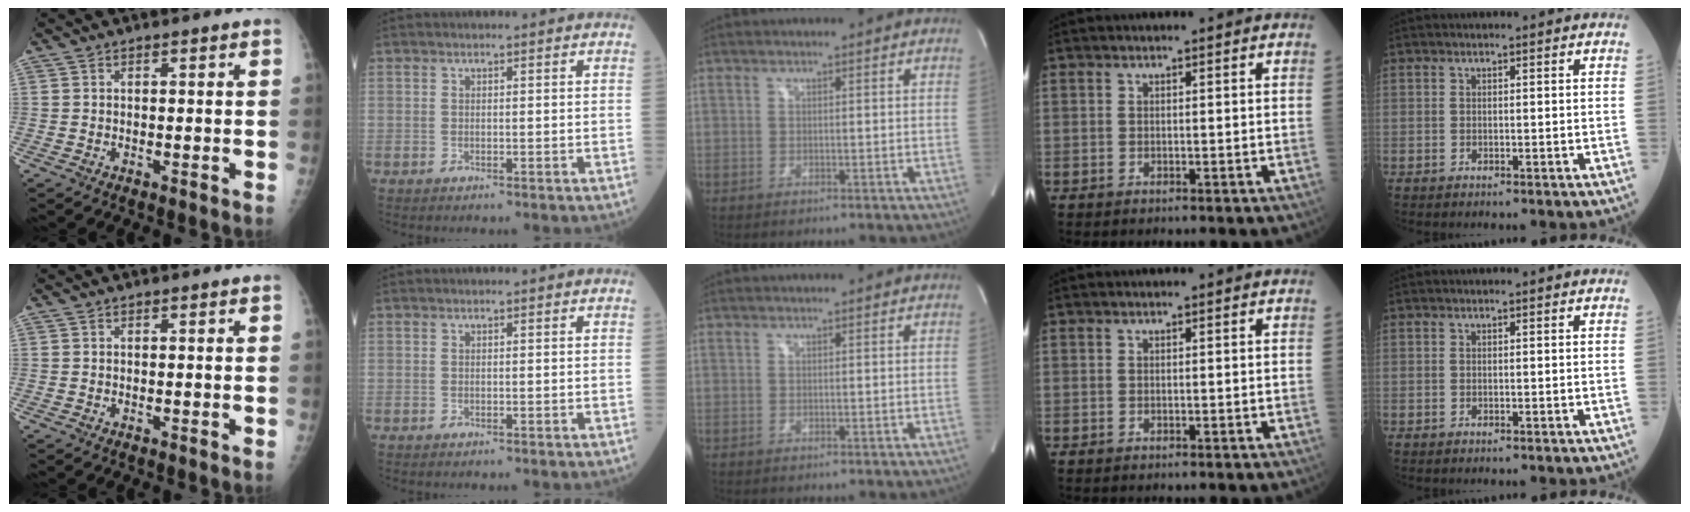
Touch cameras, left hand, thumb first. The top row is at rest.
{}